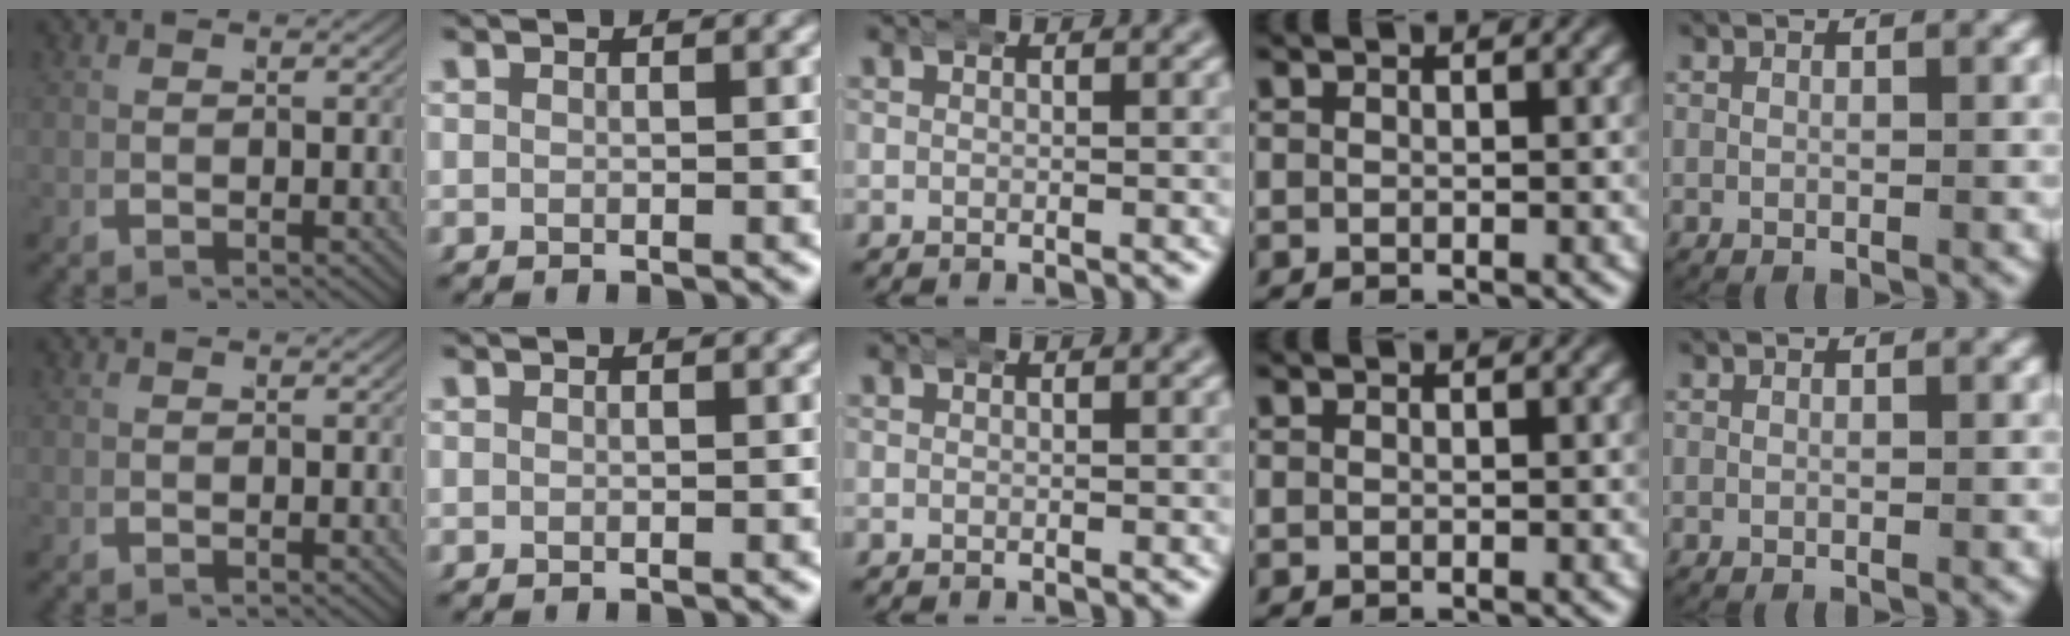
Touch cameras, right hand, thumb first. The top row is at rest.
{}